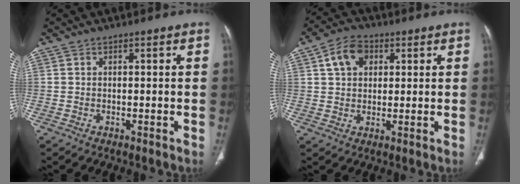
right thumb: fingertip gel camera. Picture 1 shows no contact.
{"total": 7.3, "force": [2.6, 5.3, 4.4], "torque": [-0.060, 0.005, 0.039]}